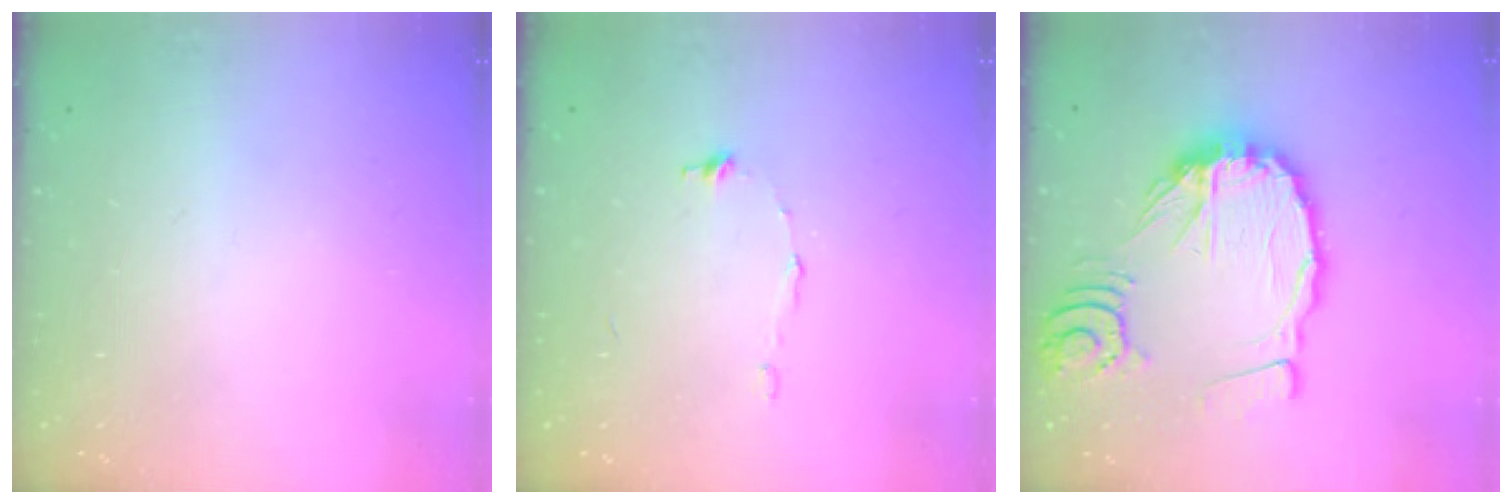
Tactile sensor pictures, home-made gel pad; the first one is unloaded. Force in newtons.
{"total": 6.0, "press": 6.0, "slide": 0.5}
{"total": 15.3, "press": 15.2, "slide": 1.9}